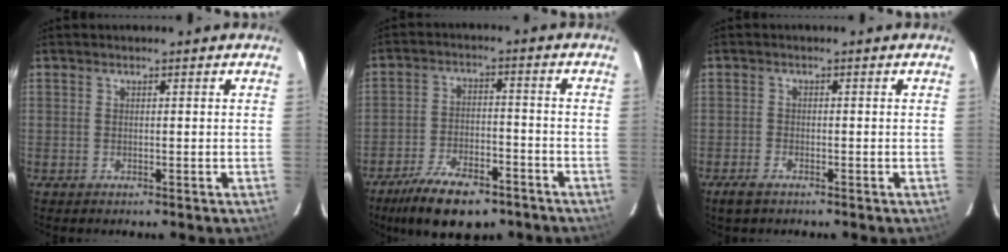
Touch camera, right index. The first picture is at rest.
{"total": 14.7, "force": [-10.5, 6.1, 8.3], "torque": [-0.180, -0.015, -0.169]}
{"total": 2.8, "force": [-2.1, 1.1, 1.4], "torque": [-0.039, -0.006, -0.043]}